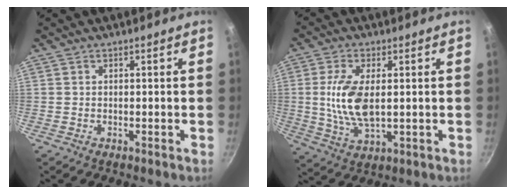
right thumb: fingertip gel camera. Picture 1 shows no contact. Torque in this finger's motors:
{"motor_torque": [1.52, 1.30, 1.08, -0.40, 0.31]}